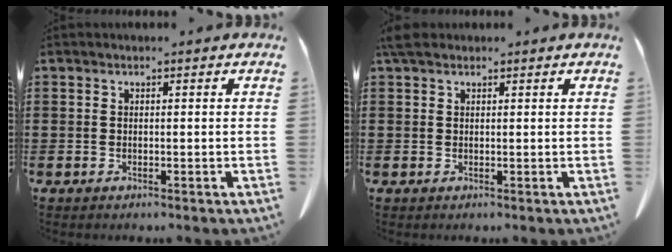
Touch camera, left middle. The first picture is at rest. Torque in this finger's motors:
{"motor_torque": [0.73, 0.69, -0.06, 0.00]}